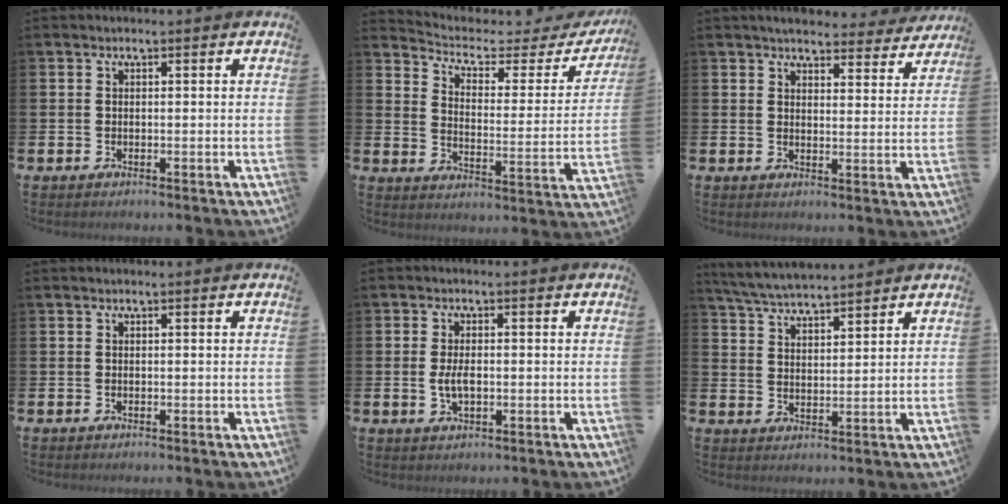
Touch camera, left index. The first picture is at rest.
{"total": 4.2, "force": [3.3, 1.9, 1.6], "torque": [-0.047, -0.030, 0.043]}
{"total": 4.5, "force": [4.3, 0.8, 0.7], "torque": [-0.013, -0.028, 0.074]}
{"total": 0.0}
{"total": 3.0, "force": [-0.2, 1.5, 2.6], "torque": [-0.044, 0.001, -0.005]}
{"total": 3.8, "force": [3.7, 0.4, 0.7], "torque": [-0.017, -0.016, 0.067]}